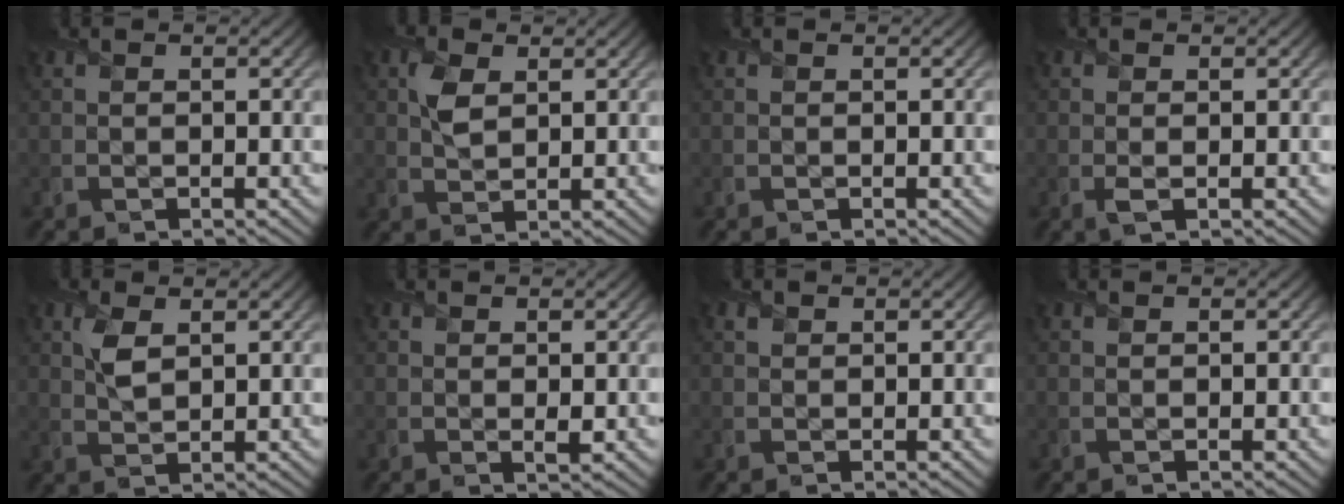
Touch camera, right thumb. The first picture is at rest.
{"total": 3.3, "force": [1.2, 2.0, 2.4], "torque": [-0.058, 0.004, 0.022]}
{"total": 0.0}
{"total": 1.1, "force": [-0.1, 0.5, 0.9], "torque": [-0.023, -0.003, -0.005]}
{"total": 3.1, "force": [1.3, 1.5, 2.3], "torque": [-0.058, 0.002, 0.027]}
{"total": 1.0, "force": [0.3, 0.5, 0.8], "torque": [-0.015, -0.007, 0.003]}
{"total": 0.8, "force": [0.4, 0.6, 0.2], "torque": [-0.004, -0.003, 0.008]}
{"total": 0.0}